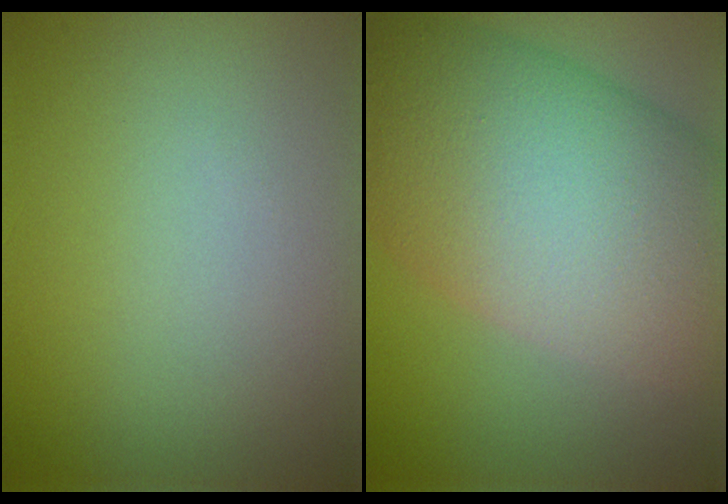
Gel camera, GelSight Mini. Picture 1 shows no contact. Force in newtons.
{"total": 14.2, "press": 14.2, "slide": 0.9}